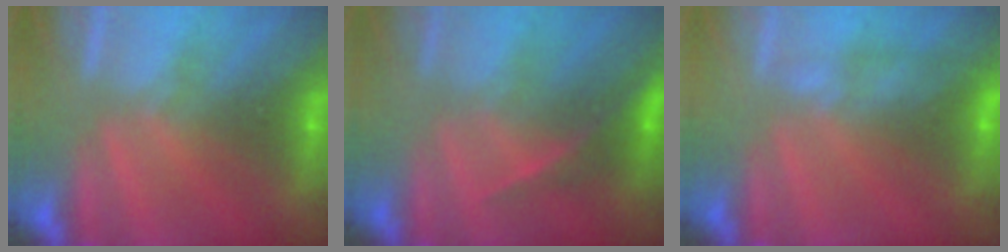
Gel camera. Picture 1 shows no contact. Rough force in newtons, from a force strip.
{"total": 2.4}
{"total": 4.5}